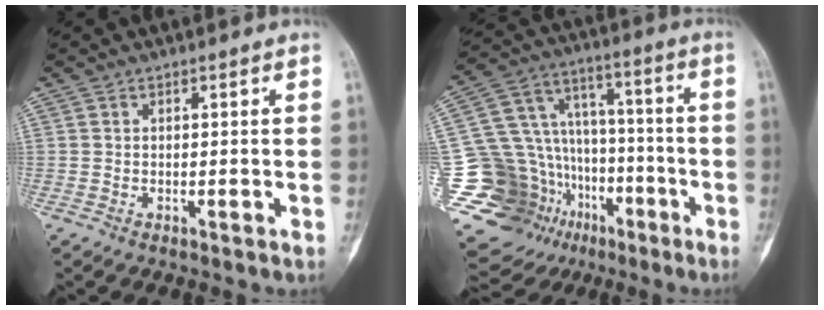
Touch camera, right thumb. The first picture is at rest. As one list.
[{"total": 25.6, "force": [-10.4, 19.7, 12.7], "torque": [-0.210, 0.122, -0.156]}]